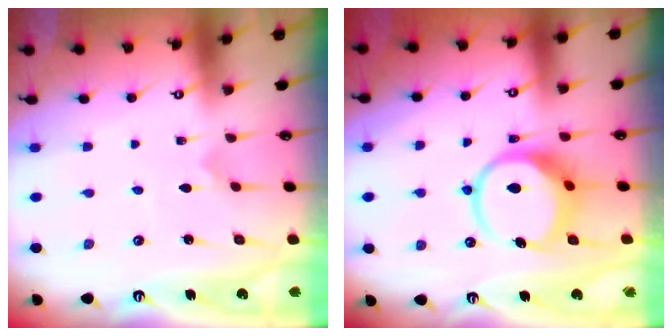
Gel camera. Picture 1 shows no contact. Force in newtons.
{"total": 10.6, "press": 10.4, "slide": 1.5}